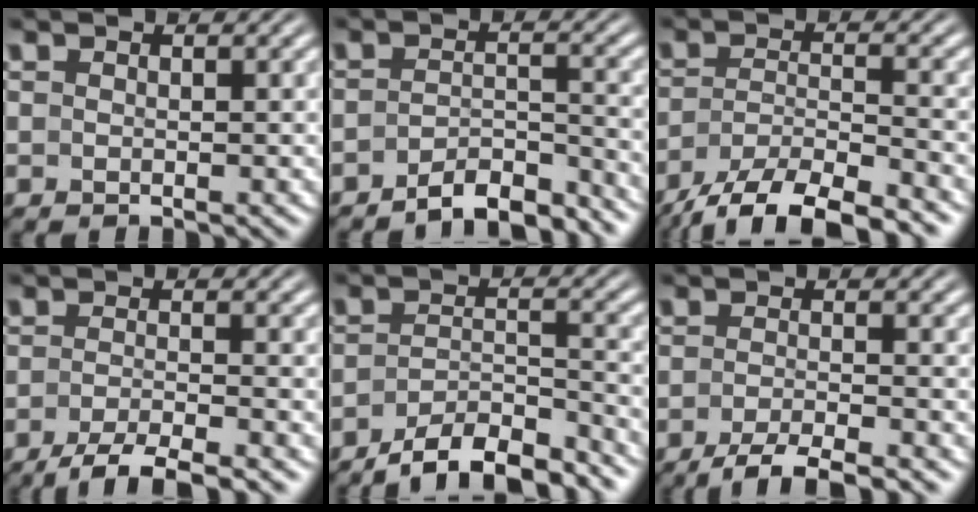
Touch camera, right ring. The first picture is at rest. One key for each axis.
{"total": 6.7, "fx": -6.3, "fy": 1.4, "fz": 1.9, "tx": -0.020, "ty": -0.019, "tz": -0.096}
{"total": 7.9, "fx": -6.0, "fy": 3.0, "fz": 4.3, "tx": -0.072, "ty": -0.023, "tz": -0.083}
{"total": 5.1, "fx": -4.3, "fy": 1.0, "fz": 2.6, "tx": -0.039, "ty": -0.013, "tz": -0.062}
{"total": 8.4, "fx": -7.6, "fy": 2.6, "fz": 2.7, "tx": -0.042, "ty": -0.025, "tz": -0.112}
{"total": 4.5, "fx": -3.9, "fy": 0.8, "fz": 2.2, "tx": -0.035, "ty": -0.010, "tz": -0.059}